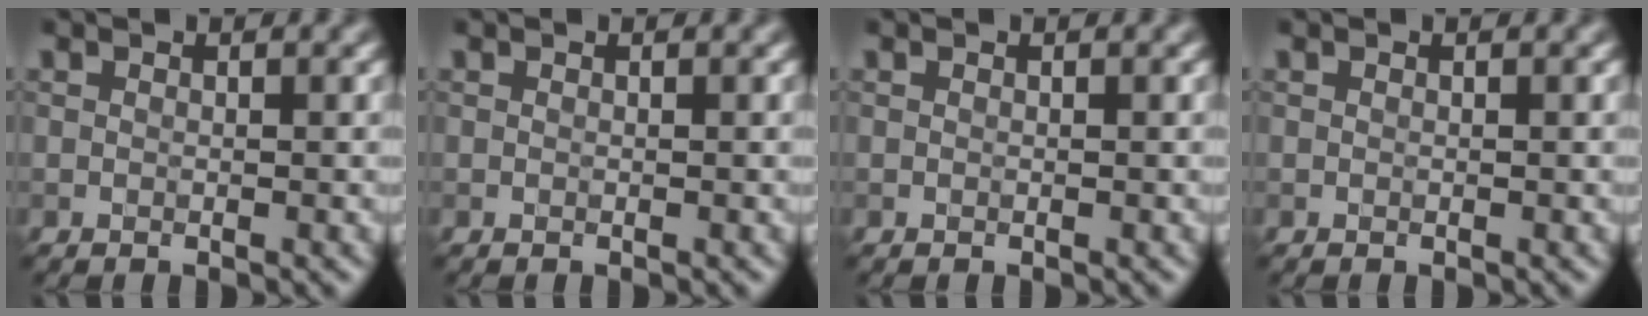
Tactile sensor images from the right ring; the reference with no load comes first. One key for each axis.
{"total": 0.0}
{"total": 0.0}
{"total": 0.0}